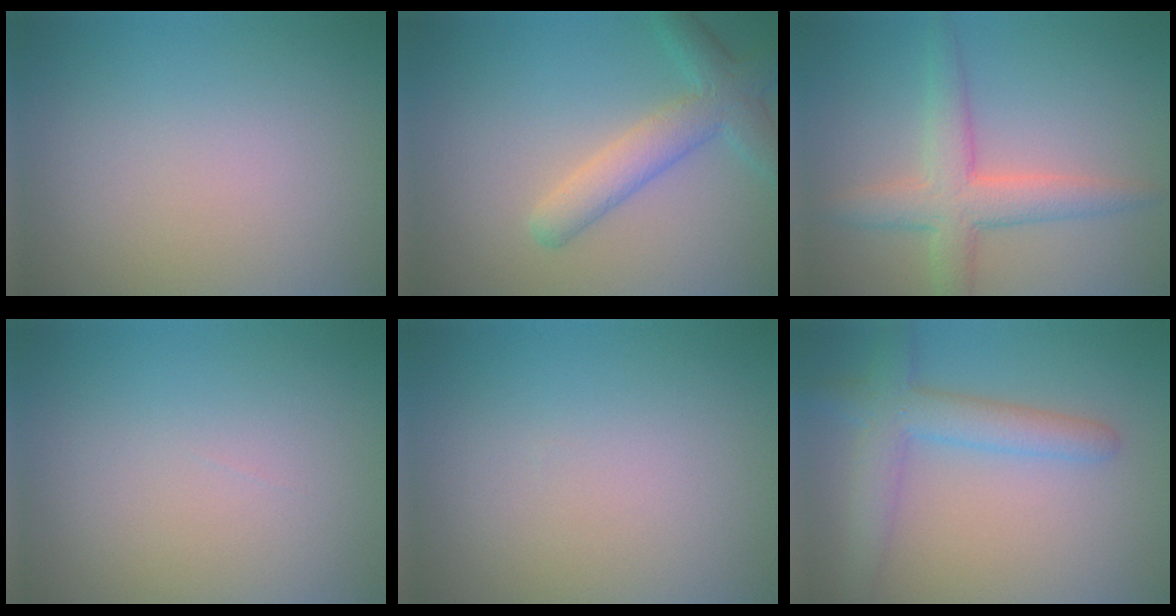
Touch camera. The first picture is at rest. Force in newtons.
{"total": 4.2, "press": 4.2, "slide": 0.1}
{"total": 4.6, "press": 4.6, "slide": 0.2}
{"total": 0.0}
{"total": 0.0}
{"total": 4.4, "press": 4.4, "slide": 0.2}